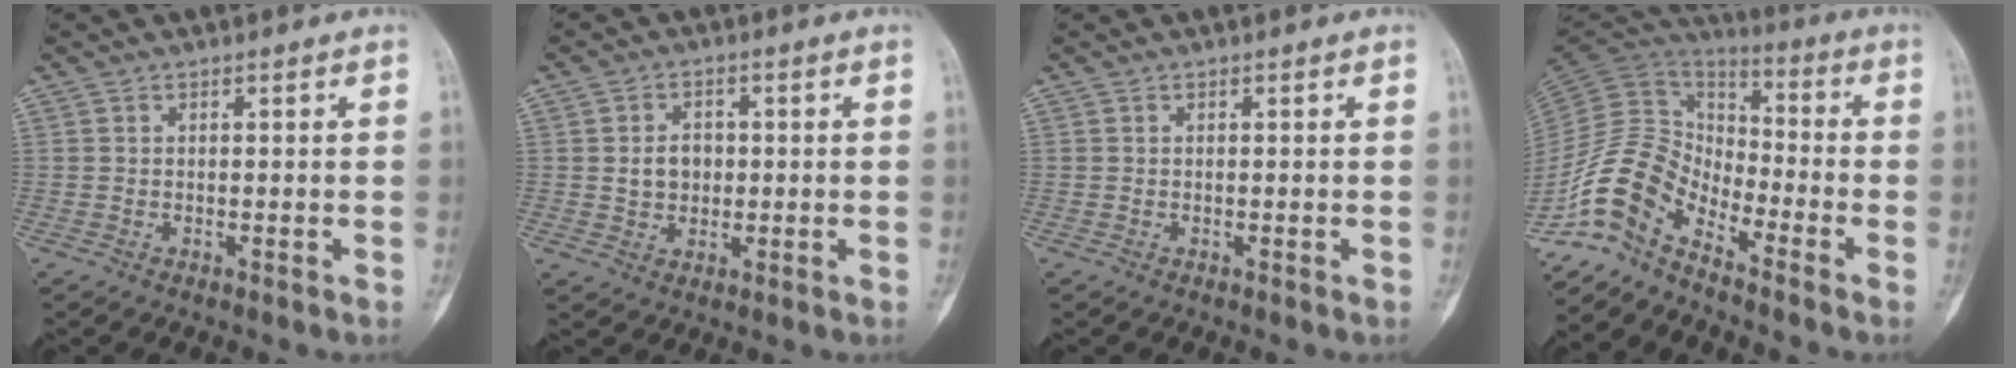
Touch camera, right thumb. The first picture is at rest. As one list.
[{"total": 4.7, "force": [0.2, 3.8, 2.8], "torque": [-0.031, 0.003, 0.004]}, {"total": 0.0}, {"total": 12.9, "force": [-9.2, 6.2, 6.4], "torque": [-0.124, 0.090, -0.192]}]